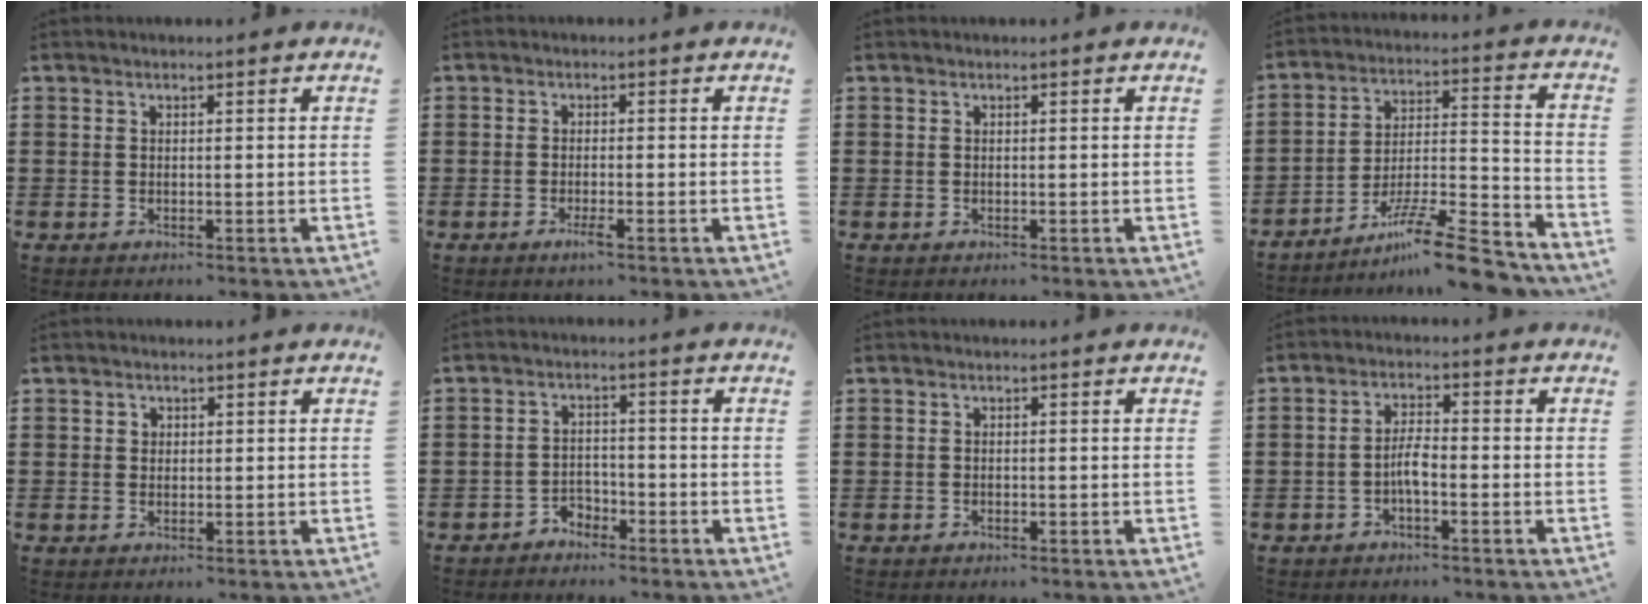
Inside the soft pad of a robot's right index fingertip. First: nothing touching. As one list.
[{"total": 2.0, "force": [-1.1, 0.2, 1.7], "torque": [-0.035, -0.006, -0.021]}, {"total": 0.0}, {"total": 11.2, "force": [-9.3, 0.9, 6.3], "torque": [-0.092, 0.025, -0.177]}, {"total": 1.0, "force": [0.4, 0.9, 0.2], "torque": [-0.006, 0.004, 0.008]}, {"total": 2.6, "force": [-2.3, 1.2, 0.1], "torque": [-0.010, 0.006, -0.050]}, {"total": 0.0}, {"total": 3.4, "force": [-1.2, 1.0, 3.0], "torque": [-0.062, 0.003, -0.025]}]